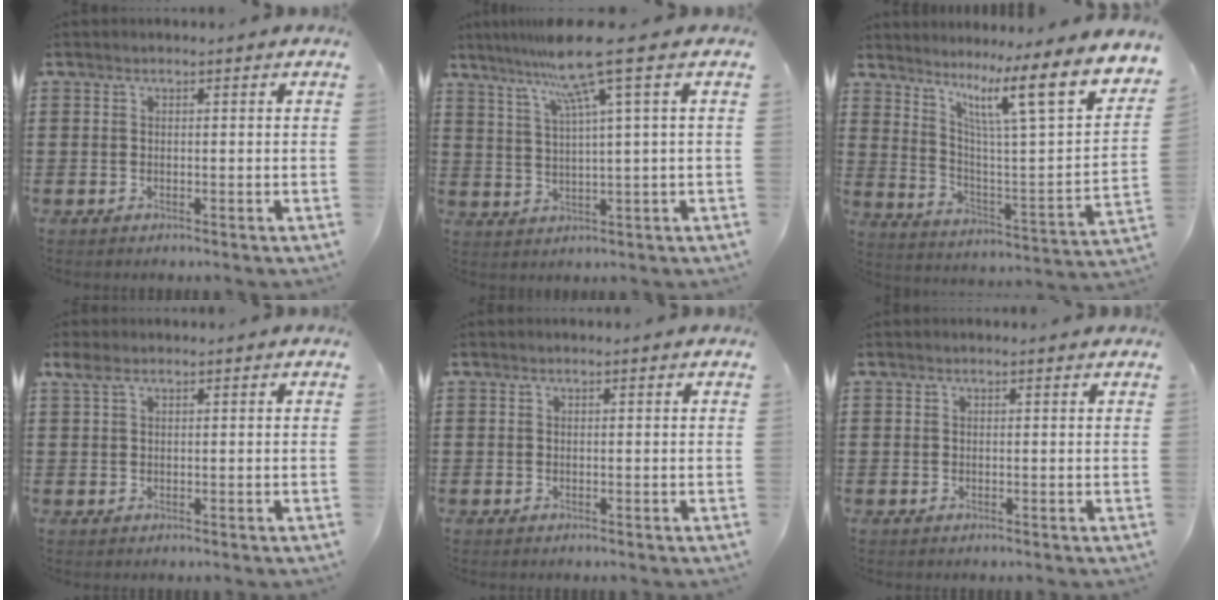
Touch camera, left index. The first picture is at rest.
{"total": 9.5, "force": [5.1, -0.8, 8.0], "torque": [-0.173, -0.011, 0.082]}
{"total": 12.4, "force": [8.0, 0.9, 9.4], "torque": [-0.176, -0.069, 0.115]}
{"total": 1.9, "force": [0.8, 0.9, 1.5], "torque": [-0.040, 0.003, 0.011]}
{"total": 0.0}
{"total": 0.0}